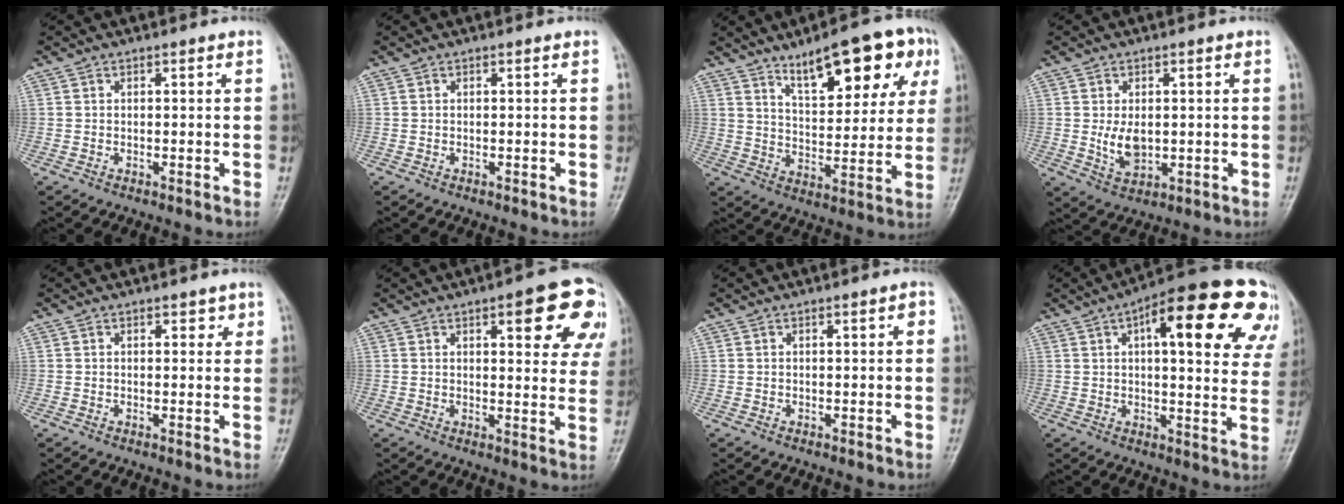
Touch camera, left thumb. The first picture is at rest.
{"total": 0.0}
{"total": 16.8, "force": [8.9, 6.2, 12.8], "torque": [-0.138, -0.025, 0.134]}
{"total": 5.3, "force": [0.1, 3.4, 4.0], "torque": [-0.061, -0.011, 0.011]}
{"total": 1.9, "force": [1.0, 1.2, 1.2], "torque": [0.001, -0.002, 0.010]}
{"total": 14.9, "force": [6.4, 4.9, 12.5], "torque": [-0.112, -0.020, 0.071]}
{"total": 1.4, "force": [0.3, 0.5, 1.3], "torque": [-0.017, 0.004, 0.004]}
{"total": 24.4, "force": [10.6, 8.0, 20.5], "torque": [-0.248, 0.007, 0.133]}